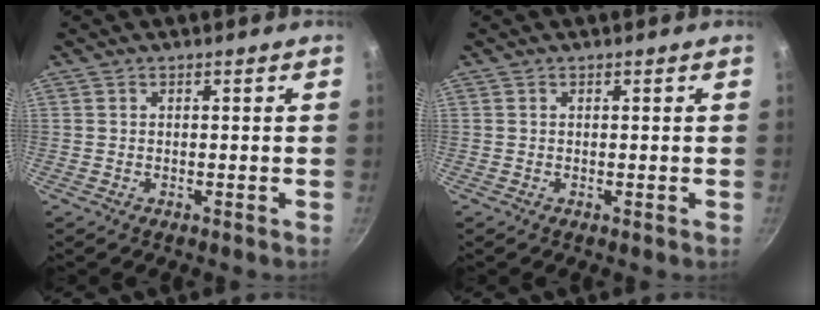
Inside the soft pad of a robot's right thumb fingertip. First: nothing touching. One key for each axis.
{"total": 0.0}